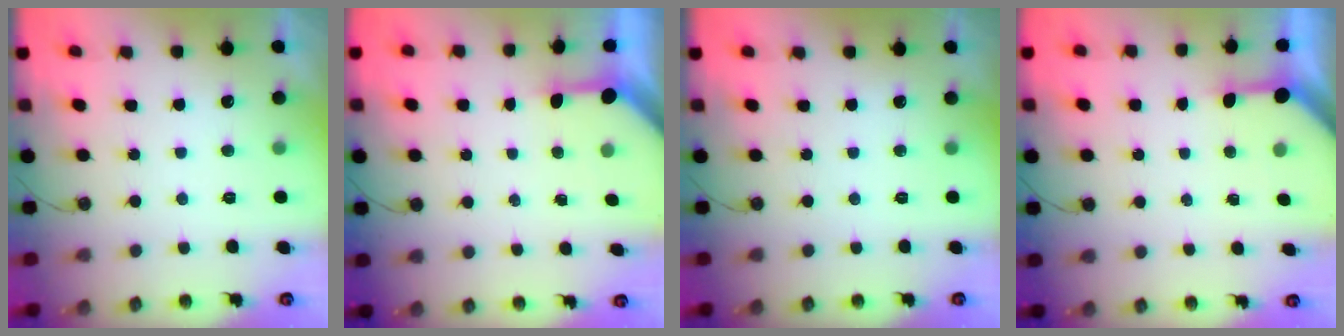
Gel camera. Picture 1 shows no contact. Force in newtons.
{"total": 3.2, "press": 3.2, "slide": 0.3}
{"total": 0.0}
{"total": 3.2, "press": 3.2, "slide": 0.4}